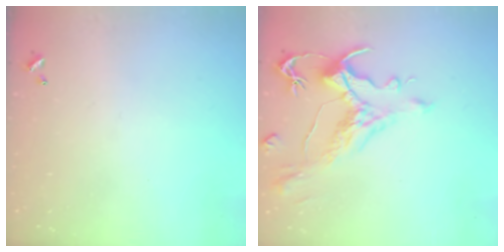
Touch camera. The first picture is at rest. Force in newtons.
{"total": 1.1, "press": 0.0, "slide": 1.1}